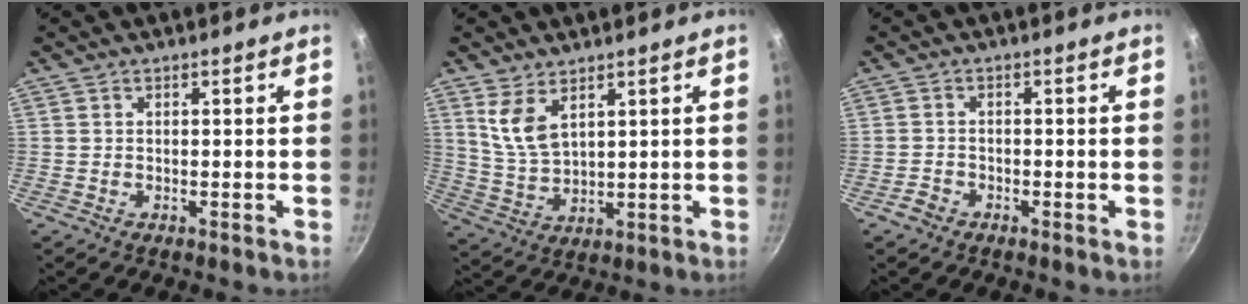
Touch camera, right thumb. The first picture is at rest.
{"total": 6.7, "force": [3.8, 3.3, 4.5], "torque": [-0.082, -0.031, 0.085]}
{"total": 2.0, "force": [-1.5, 1.2, 0.5], "torque": [-0.010, 0.013, -0.028]}